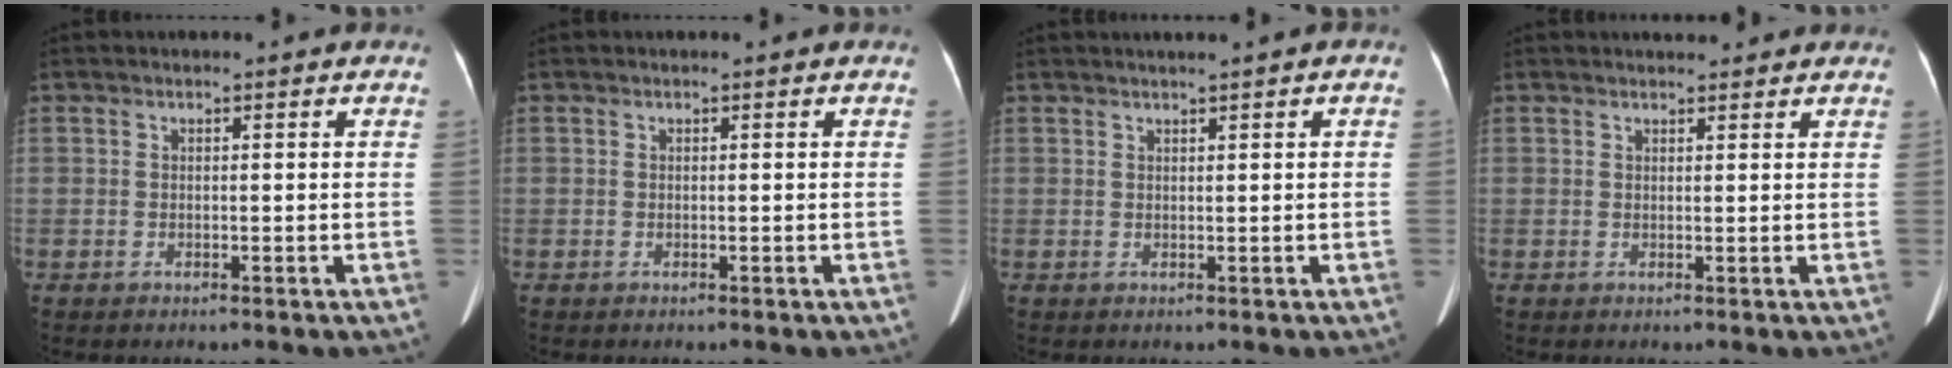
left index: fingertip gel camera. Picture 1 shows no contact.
{"total": 0.0}
{"total": 1.2, "force": [0.7, -0.1, 1.0], "torque": [-0.020, 0.011, 0.015]}
{"total": 2.9, "force": [2.7, 0.9, 0.8], "torque": [-0.008, 0.014, 0.032]}